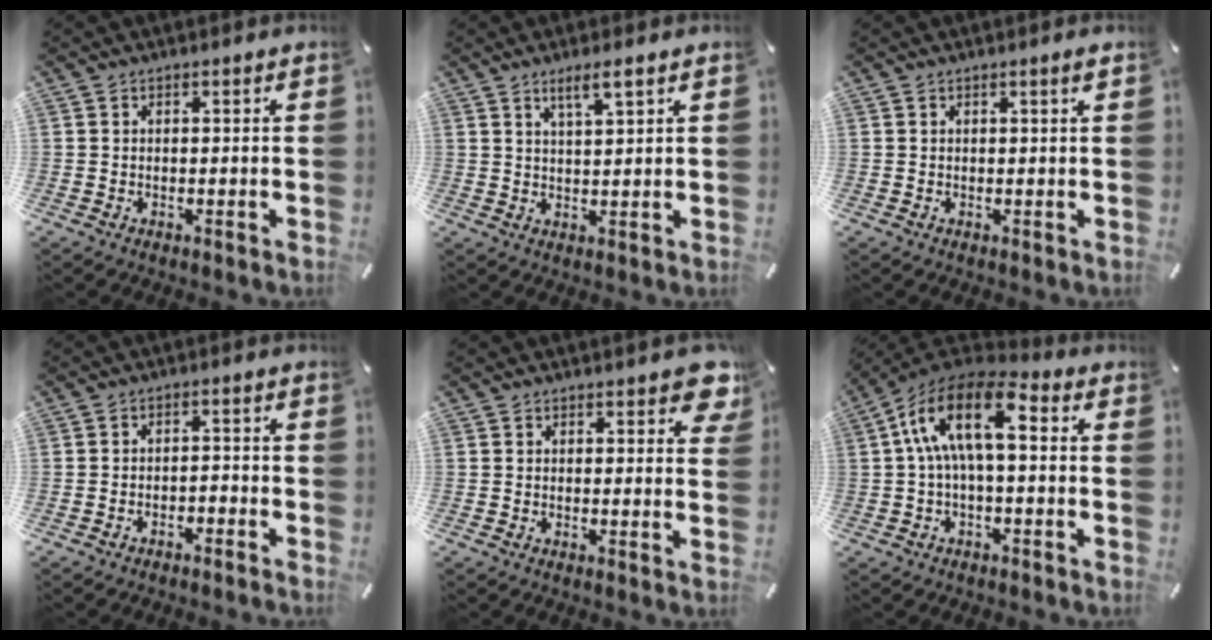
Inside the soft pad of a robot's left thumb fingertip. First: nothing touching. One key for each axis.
{"total": 4.5, "fx": 3.0, "fy": 0.5, "fz": 3.2, "tx": -0.068, "ty": -0.004, "tz": 0.053}
{"total": 1.0, "fx": 0.4, "fy": 0.0, "fz": 0.9, "tx": -0.016, "ty": 0.002, "tz": 0.006}
{"total": 2.5, "fx": -2.3, "fy": 0.6, "fz": 0.9, "tx": -0.016, "ty": 0.013, "tz": -0.046}
{"total": 5.0, "fx": 3.0, "fy": 2.3, "fz": 3.2, "tx": -0.032, "ty": -0.014, "tz": 0.047}
{"total": 13.8, "fx": 2.1, "fy": 6.5, "fz": 12.0, "tx": -0.235, "ty": -0.001, "tz": 0.038}